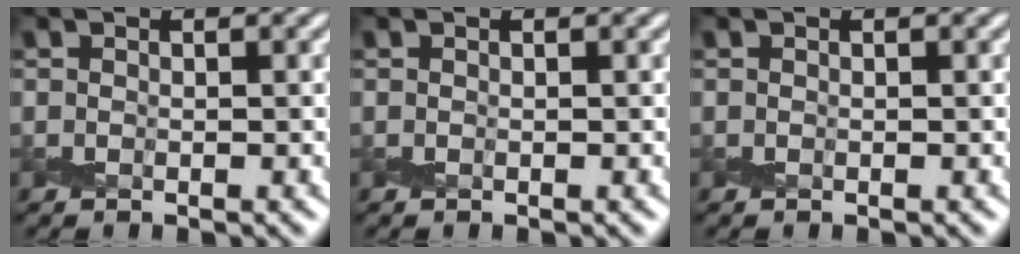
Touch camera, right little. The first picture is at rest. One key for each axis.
{"total": 0.0}
{"total": 0.0}